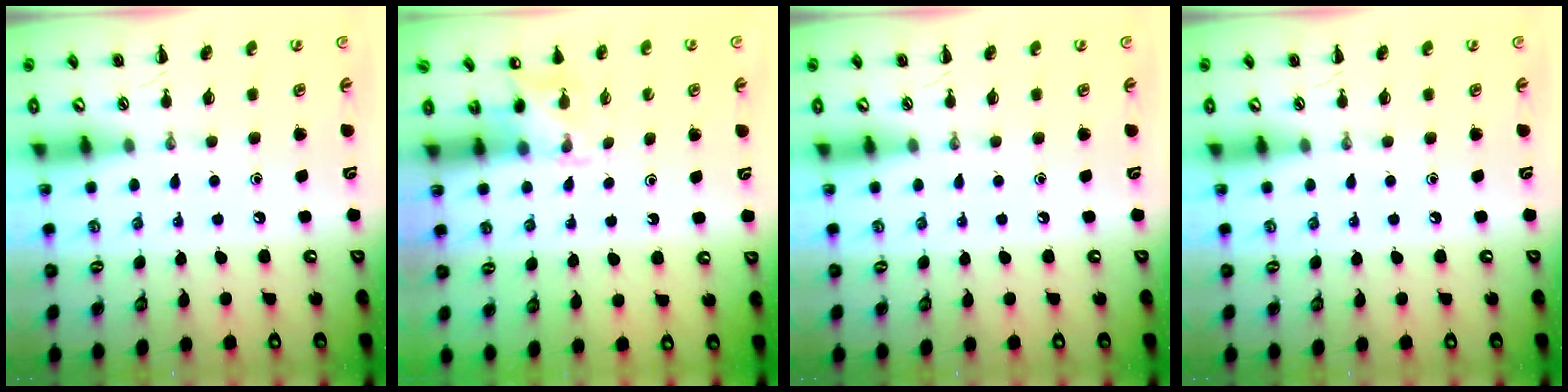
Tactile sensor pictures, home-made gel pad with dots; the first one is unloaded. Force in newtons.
{"total": 2.5, "press": 2.4, "slide": 0.9}
{"total": 0.0}
{"total": 0.0}